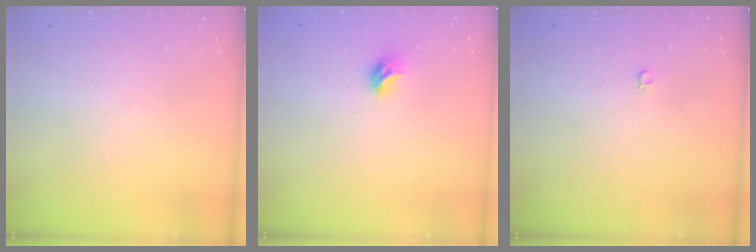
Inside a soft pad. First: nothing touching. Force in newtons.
{"total": 7.5, "press": 7.4, "slide": 0.7}
{"total": 2.6, "press": 2.6, "slide": 0.3}